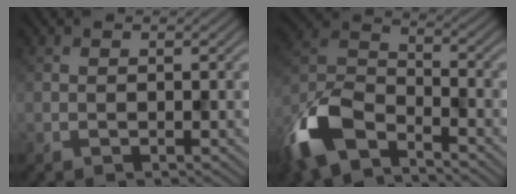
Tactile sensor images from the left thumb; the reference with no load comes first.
{"total": 11.6, "force": [-7.8, 5.0, 7.1], "torque": [-0.159, -0.011, -0.173]}